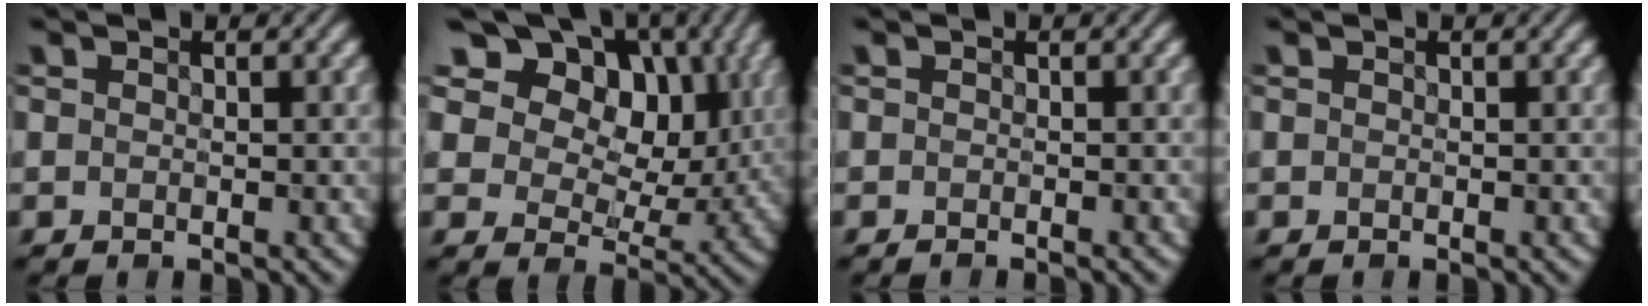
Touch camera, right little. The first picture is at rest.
{"total": 15.1, "force": [8.2, 9.2, 8.6], "torque": [-0.168, 0.046, 0.114]}
{"total": 0.6, "force": [-0.5, -0.1, 0.2], "torque": [-0.005, -0.006, -0.012]}
{"total": 0.0}